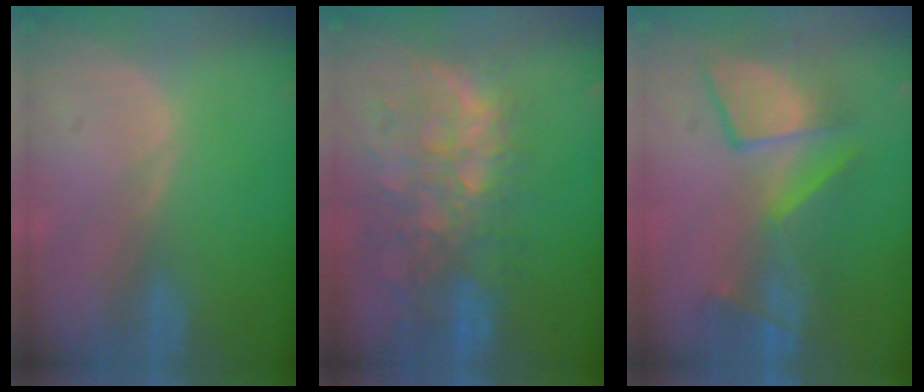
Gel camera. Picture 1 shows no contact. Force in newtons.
{"total": 11.1, "press": 9.7, "slide": 5.5}
{"total": 9.5, "press": 9.2, "slide": 2.1}